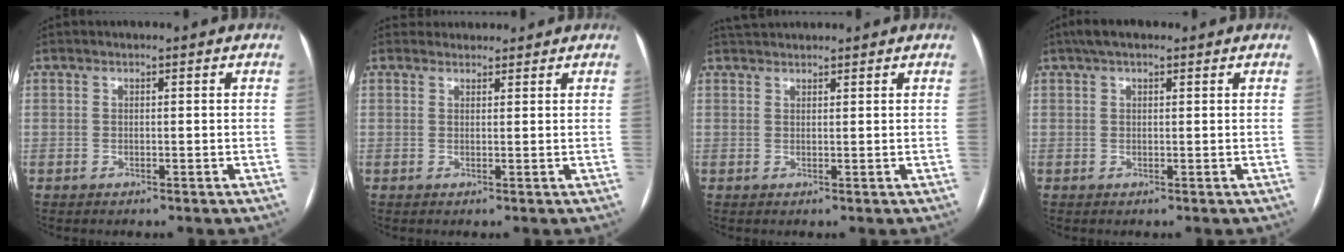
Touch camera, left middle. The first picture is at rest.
{"total": 2.7, "force": [2.5, 1.0, -0.3], "torque": [0.010, 0.020, 0.034]}
{"total": 3.1, "force": [3.0, 0.5, 0.7], "torque": [-0.011, 0.033, 0.054]}
{"total": 3.9, "force": [2.7, 1.4, 2.5], "torque": [-0.048, 0.031, 0.046]}